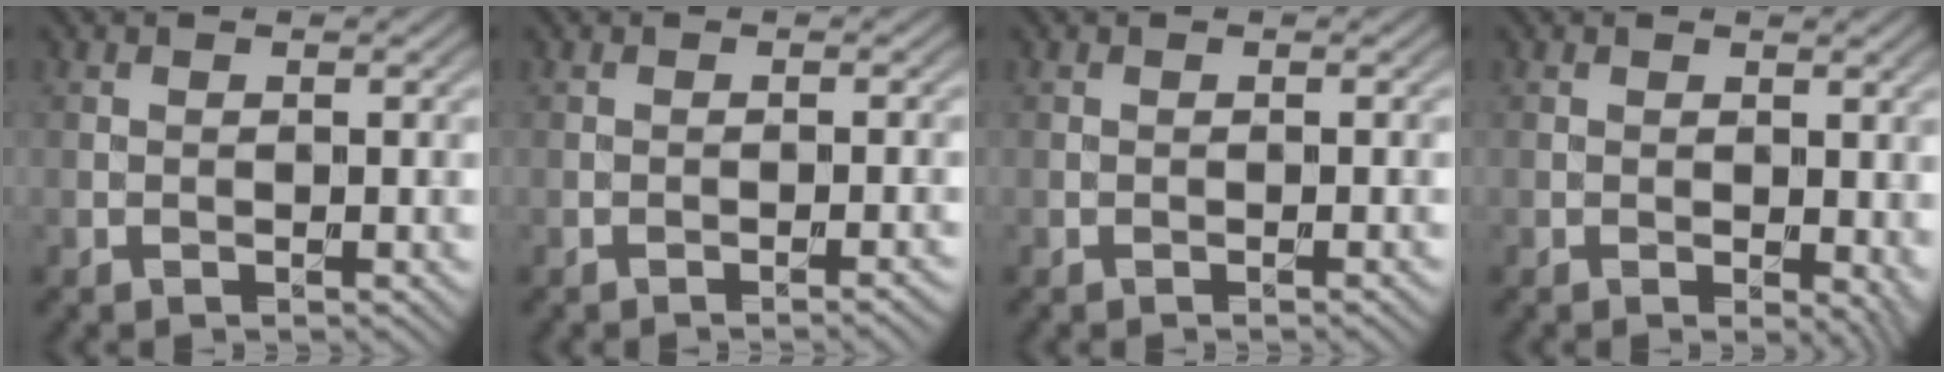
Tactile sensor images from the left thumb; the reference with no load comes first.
{"total": 1.5, "force": [-0.7, 0.3, 1.3], "torque": [-0.011, 0.004, -0.015]}
{"total": 0.7, "force": [-0.3, 0.1, 0.6], "torque": [-0.008, -0.001, -0.005]}
{"total": 2.9, "force": [-0.1, 1.6, 2.4], "torque": [-0.023, -0.007, 0.000]}